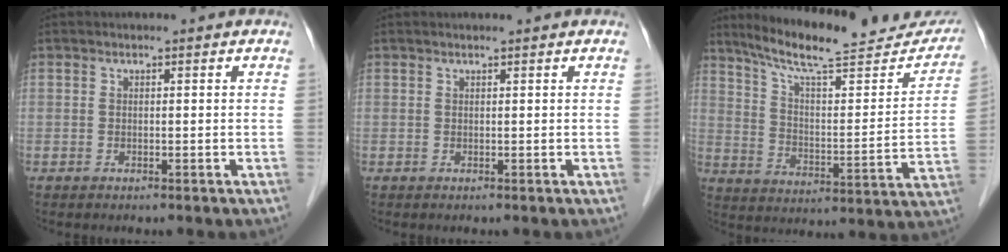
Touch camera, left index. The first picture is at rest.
{"total": 1.1, "force": [1.1, -0.1, 0.4], "torque": [-0.006, 0.012, 0.019]}
{"total": 23.2, "force": [20.4, 4.1, 10.4], "torque": [-0.153, -0.019, 0.285]}